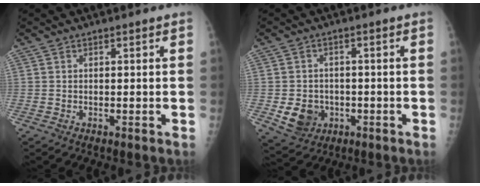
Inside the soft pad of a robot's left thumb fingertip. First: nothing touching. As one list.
[{"total": 6.7, "force": [-1.7, 5.8, 2.8], "torque": [-0.025, 0.006, -0.019]}]